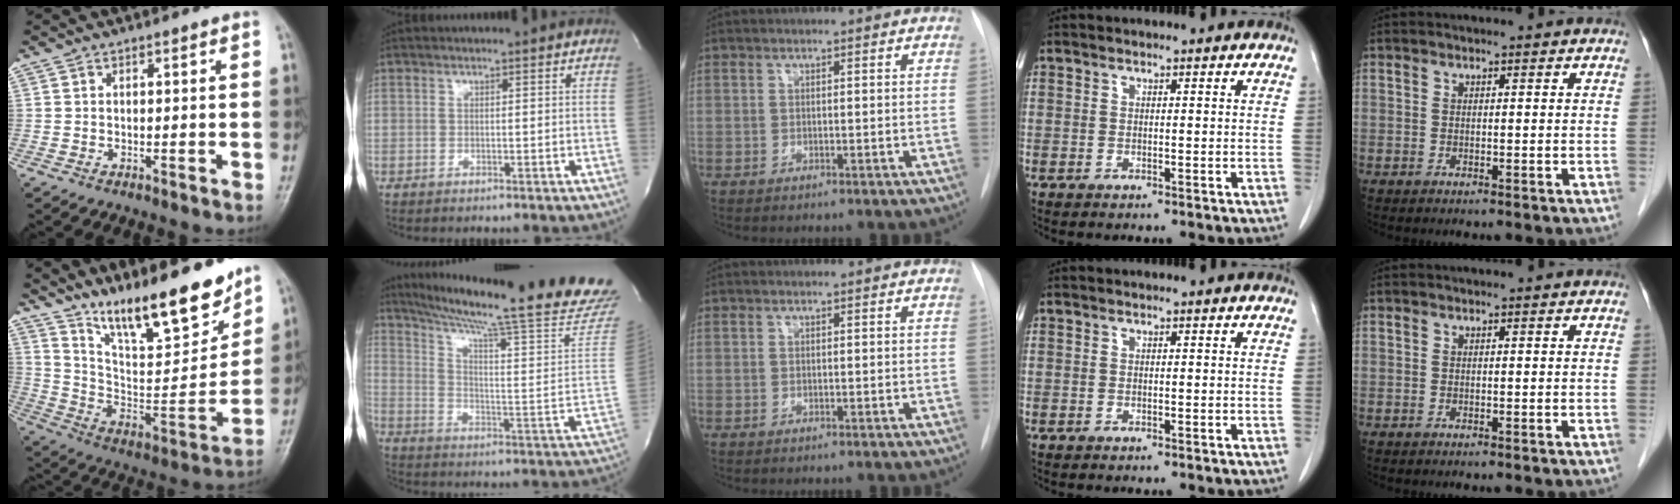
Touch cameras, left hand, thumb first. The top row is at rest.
{"thumb": {"total": 19.9, "force": [15.0, 4.7, 12.2], "torque": [-0.154, -0.086, 0.262]}, "index": {"total": 25.3, "force": [22.0, -1.9, 12.2], "torque": [-0.196, -0.103, 0.298]}}